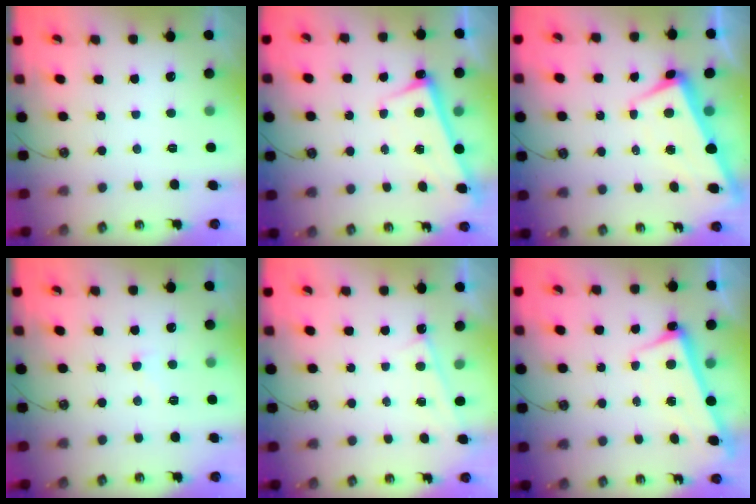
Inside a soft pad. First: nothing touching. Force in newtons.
{"total": 2.7, "press": 2.7, "slide": 0.5}
{"total": 0.8, "press": 0.3, "slide": 0.8}
{"total": 4.5, "press": 4.4, "slide": 0.7}
{"total": 0.6, "press": 0.5, "slide": 0.1}
{"total": 2.6, "press": 2.4, "slide": 0.9}